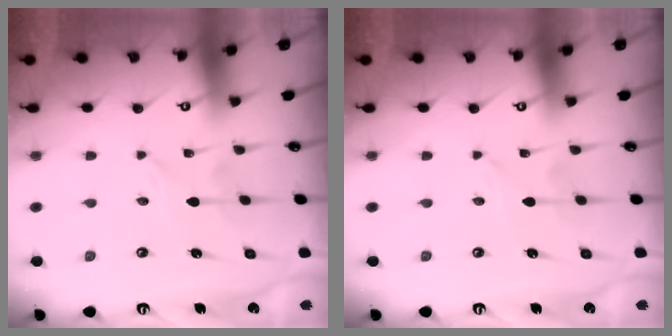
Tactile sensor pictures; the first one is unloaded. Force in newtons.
{"total": 0.0}